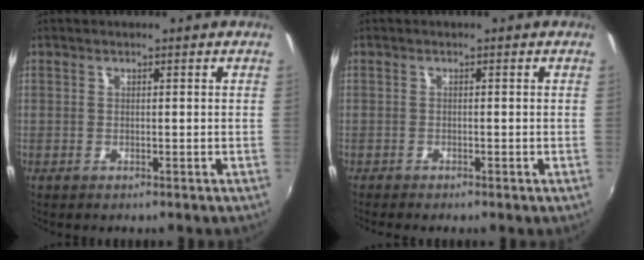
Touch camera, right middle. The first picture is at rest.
{"total": 1.4, "force": [-1.2, 0.2, 0.7], "torque": [-0.016, -0.008, -0.022]}